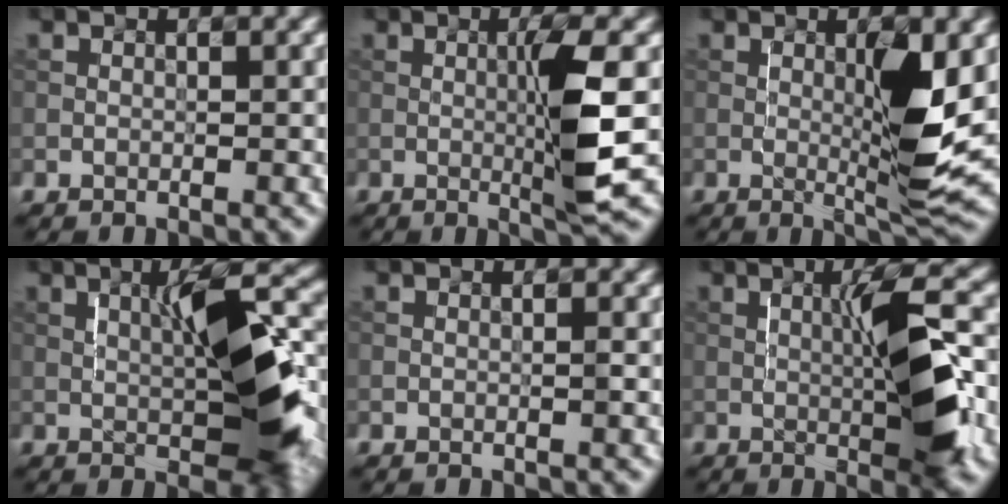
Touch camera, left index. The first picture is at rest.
{"total": 5.0, "force": [-0.3, 0.2, 5.0], "torque": [-0.091, 0.001, 0.006]}
{"total": 5.7, "force": [0.1, 0.7, 5.6], "torque": [-0.098, -0.006, 0.015]}
{"total": 8.3, "force": [-0.2, 1.7, 8.1], "torque": [-0.120, 0.022, 0.001]}
{"total": 0.0}
{"total": 7.0, "force": [-0.4, 0.9, 7.0], "torque": [-0.112, 0.011, 0.007]}